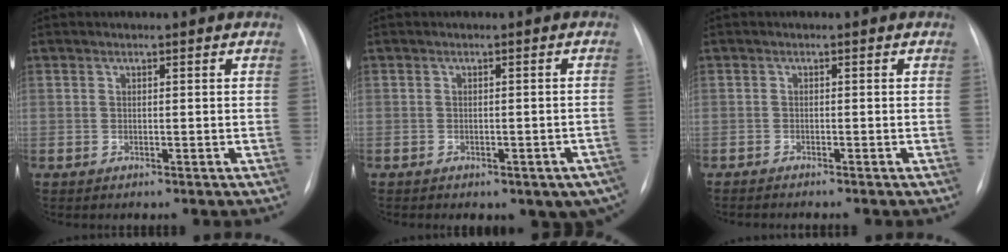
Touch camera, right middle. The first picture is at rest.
{"total": 9.8, "force": [-6.6, 4.3, 5.8], "torque": [-0.065, 0.007, -0.075]}
{"total": 2.9, "force": [-2.5, 0.0, 1.4], "torque": [-0.023, -0.007, -0.031]}